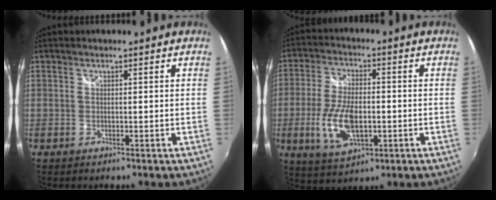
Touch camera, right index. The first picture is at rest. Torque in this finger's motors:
{"motor_torque": [0.43, -0.07, 0.32, 0.11]}